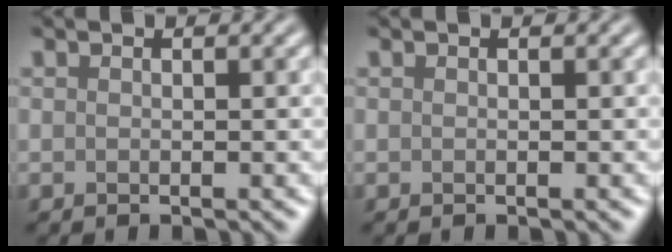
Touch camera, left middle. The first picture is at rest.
{"total": 0.0}